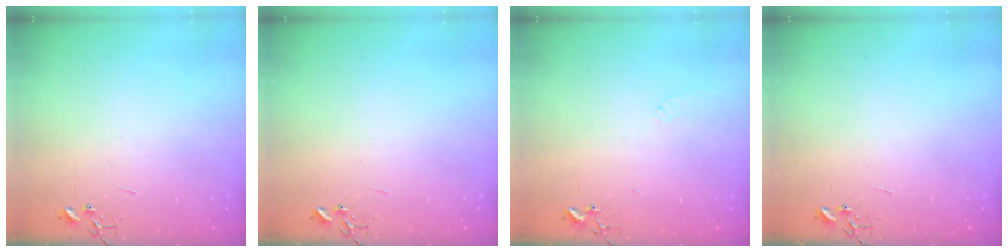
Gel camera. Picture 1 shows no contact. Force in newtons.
{"total": 0.0}
{"total": 5.5, "press": 5.5, "slide": 0.8}
{"total": 0.0}